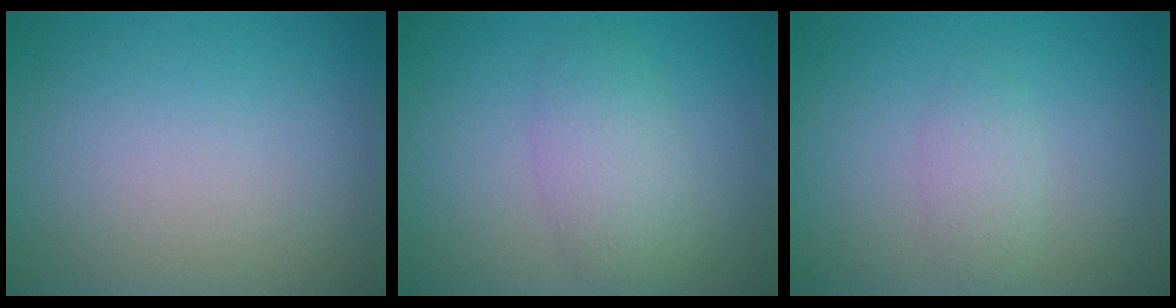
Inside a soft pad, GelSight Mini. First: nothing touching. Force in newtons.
{"total": 3.2, "press": 3.2, "slide": 0.0}
{"total": 1.5, "press": 1.5, "slide": 0.0}